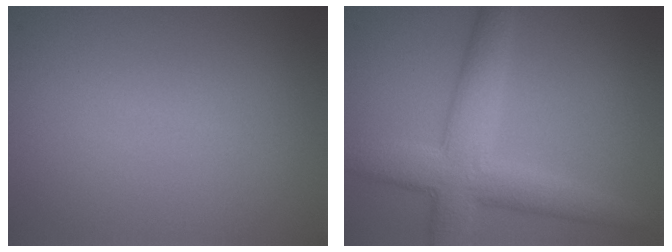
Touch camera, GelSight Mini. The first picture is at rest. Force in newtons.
{"total": 5.9, "press": 5.9, "slide": 0.4}